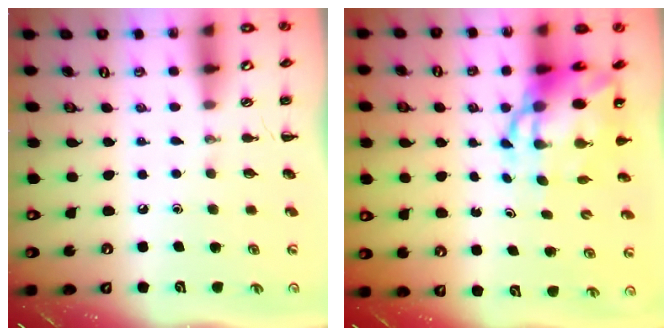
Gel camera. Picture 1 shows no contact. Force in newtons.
{"total": 9.4, "press": 9.1, "slide": 2.4}